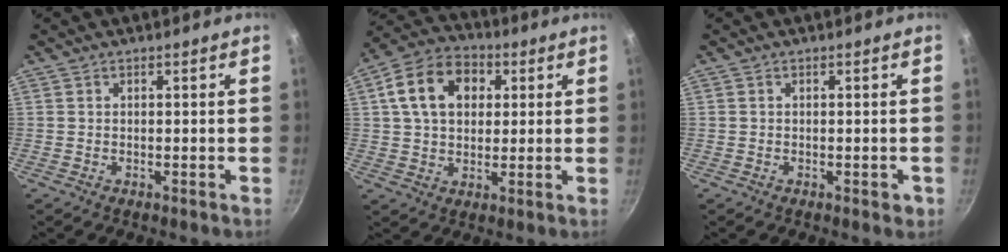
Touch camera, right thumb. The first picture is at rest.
{"total": 13.4, "force": [3.5, 9.7, 8.5], "torque": [-0.125, 0.016, 0.043]}
{"total": 1.6, "force": [-0.5, 1.0, 1.1], "torque": [-0.009, 0.004, -0.007]}